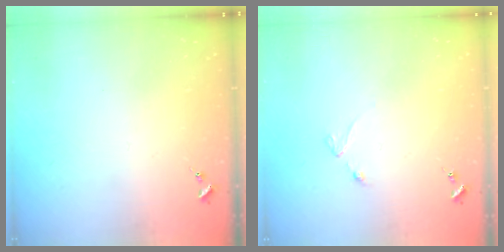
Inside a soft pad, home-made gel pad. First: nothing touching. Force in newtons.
{"total": 2.5, "press": 2.4, "slide": 0.4}